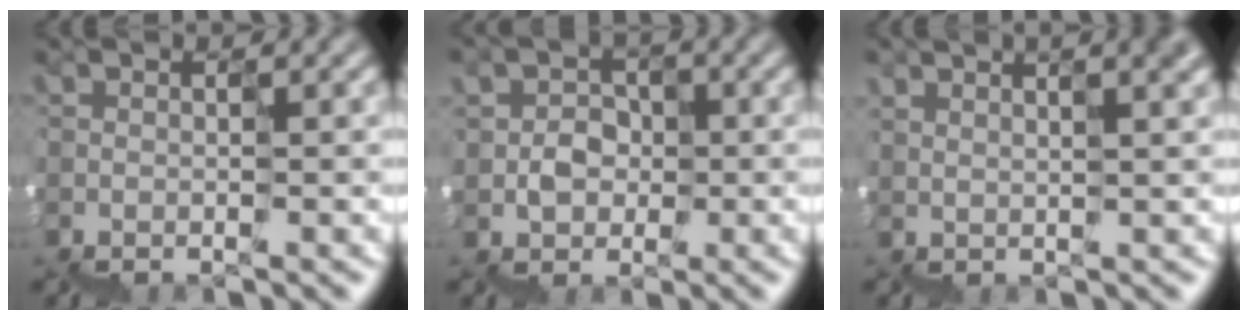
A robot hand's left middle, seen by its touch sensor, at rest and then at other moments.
{"total": 2.4, "force": [0.3, 2.4, 0.3], "torque": [0.003, 0.012, 0.006]}
{"total": 5.6, "force": [2.2, 2.8, 4.3], "torque": [-0.017, 0.026, 0.035]}